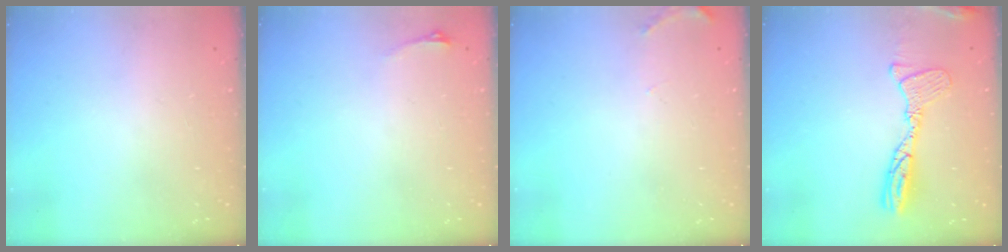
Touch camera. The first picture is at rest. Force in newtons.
{"total": 2.9, "press": 2.6, "slide": 1.5}
{"total": 5.6, "press": 5.4, "slide": 1.3}
{"total": 13.5, "press": 13.5, "slide": 1.3}